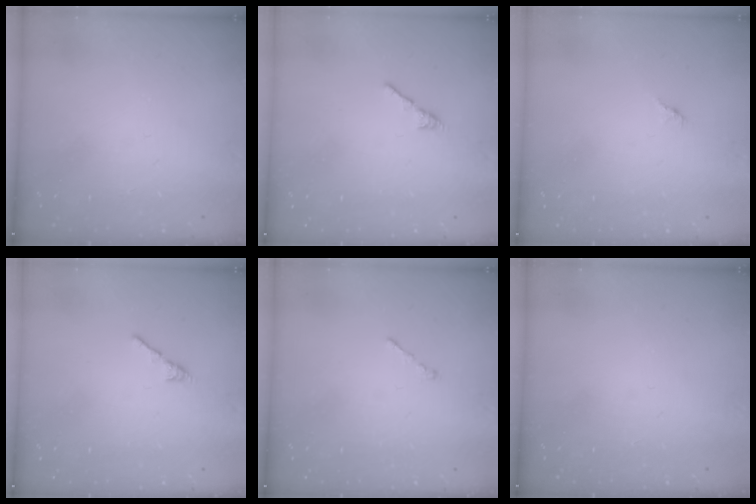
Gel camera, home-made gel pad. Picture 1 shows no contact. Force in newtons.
{"total": 2.7, "press": 2.7, "slide": 0.7}
{"total": 1.4, "press": 1.4, "slide": 0.4}
{"total": 2.7, "press": 2.7, "slide": 0.7}
{"total": 0.7, "press": 0.7, "slide": 0.2}
{"total": 0.0}